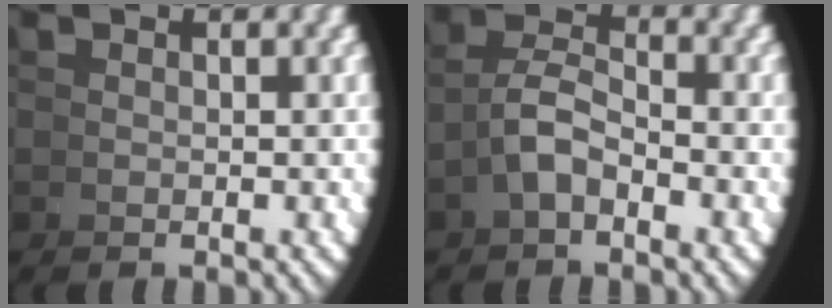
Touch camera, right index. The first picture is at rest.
{"total": 3.4, "force": [-0.9, 2.2, 2.4], "torque": [-0.045, -0.007, -0.017]}